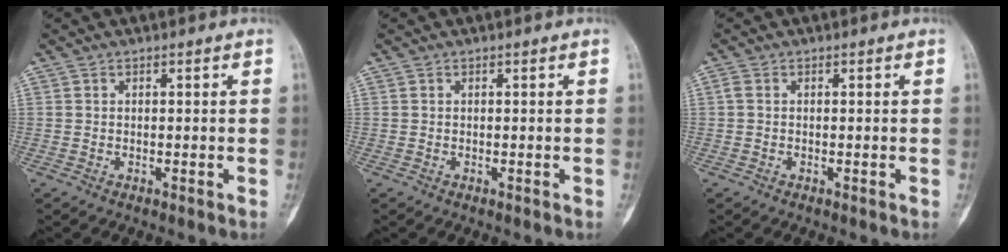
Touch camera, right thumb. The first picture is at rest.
{"total": 0.0}
{"total": 0.9, "force": [0.0, 0.6, 0.7], "torque": [-0.014, 0.000, -0.003]}